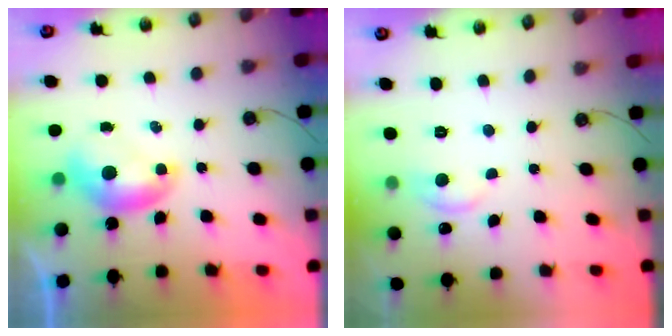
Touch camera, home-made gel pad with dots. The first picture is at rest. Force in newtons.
{"total": 1.6, "press": 1.2, "slide": 1.1}